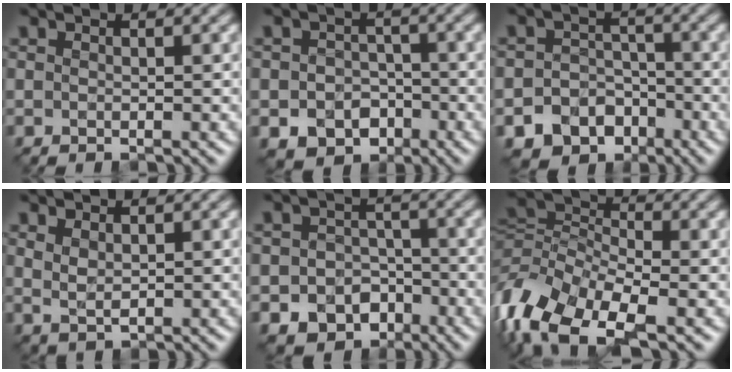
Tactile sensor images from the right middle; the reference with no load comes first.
{"total": 4.6, "force": [-2.1, 3.7, 1.8], "torque": [-0.008, -0.005, -0.036]}
{"total": 7.0, "force": [-4.4, 5.3, 1.3], "torque": [0.008, -0.014, -0.075]}
{"total": 1.6, "force": [1.0, 0.9, 0.8], "torque": [-0.019, 0.000, 0.024]}
{"total": 5.3, "force": [-2.8, 4.2, 1.7], "torque": [0.005, -0.005, -0.046]}
{"total": 10.1, "force": [-4.8, 5.7, 6.8], "torque": [-0.145, -0.003, -0.106]}